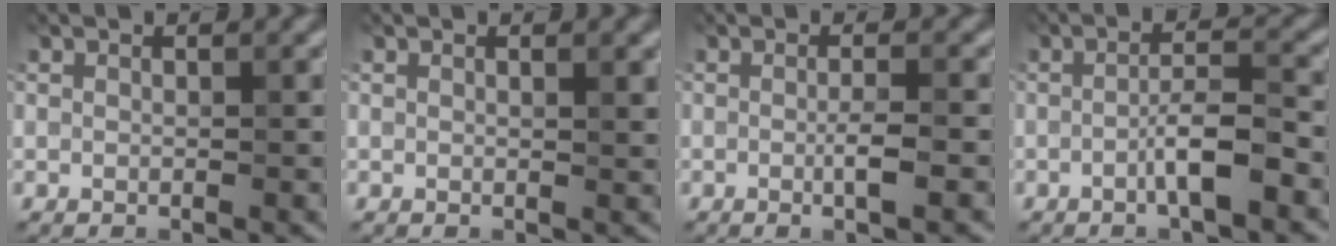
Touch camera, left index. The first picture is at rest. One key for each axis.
{"total": 1.2, "fx": 0.6, "fy": 0.3, "fz": 1.0, "tx": -0.017, "ty": 0.003, "tz": 0.010}
{"total": 2.3, "fx": -0.5, "fy": 0.0, "fz": 2.2, "tx": -0.042, "ty": 0.003, "tz": -0.009}
{"total": 3.7, "fx": -1.5, "fy": 0.2, "fz": 3.4, "tx": -0.063, "ty": 0.015, "tz": -0.032}